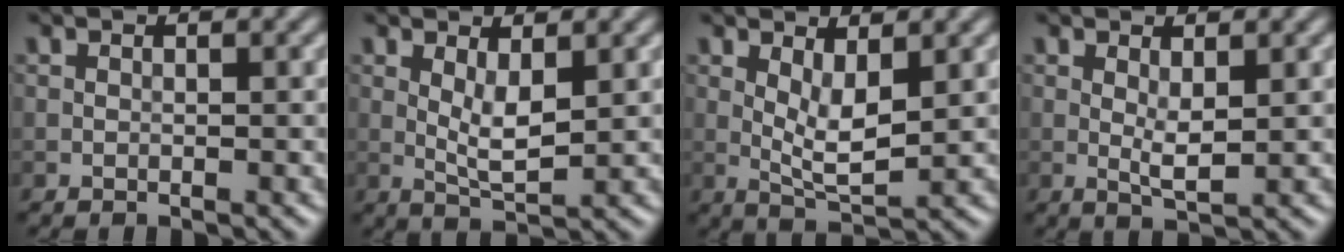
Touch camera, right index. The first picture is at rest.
{"total": 2.9, "force": [0.8, 0.9, 2.7], "torque": [-0.054, -0.008, 0.018]}
{"total": 3.5, "force": [1.0, 1.2, 3.1], "torque": [-0.063, -0.010, 0.022]}
{"total": 2.0, "force": [0.5, 0.5, 1.8], "torque": [-0.038, -0.005, 0.012]}